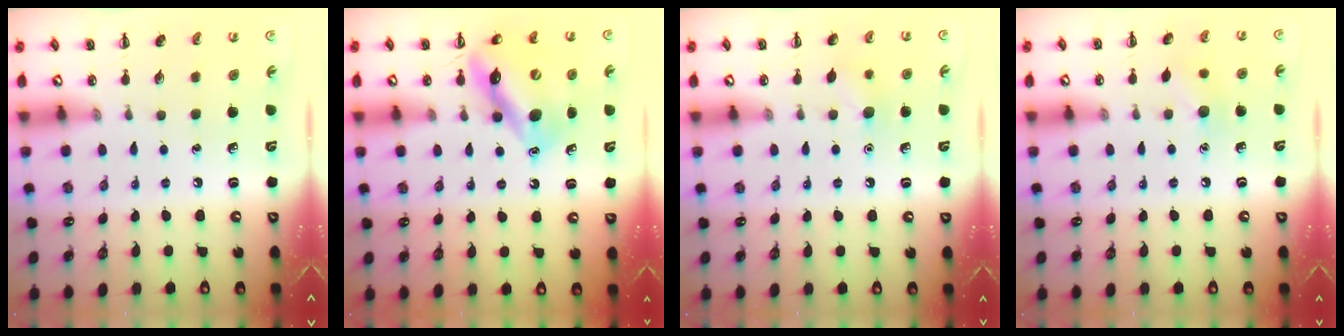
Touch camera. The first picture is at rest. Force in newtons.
{"total": 12.6, "press": 12.2, "slide": 3.1}
{"total": 7.5, "press": 7.2, "slide": 2.2}
{"total": 7.0, "press": 6.8, "slide": 1.8}